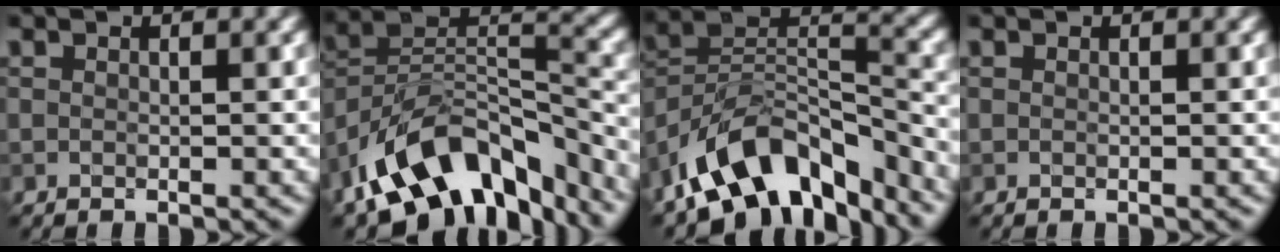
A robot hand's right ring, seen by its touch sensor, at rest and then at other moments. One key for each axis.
{"total": 12.3, "fx": -8.4, "fy": 6.0, "fz": 6.8, "tx": -0.121, "ty": 0.018, "tz": -0.156}
{"total": 11.1, "fx": -7.7, "fy": 5.2, "fz": 6.1, "tx": -0.099, "ty": 0.016, "tz": -0.146}
{"total": 0.0}